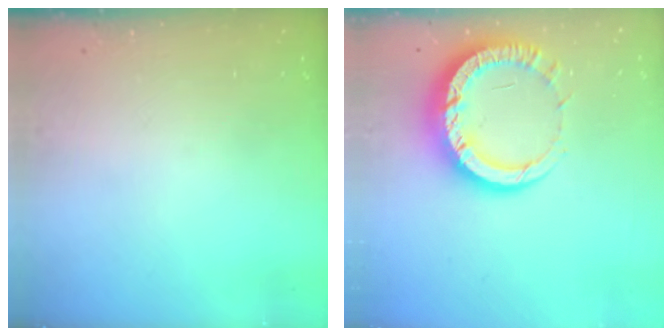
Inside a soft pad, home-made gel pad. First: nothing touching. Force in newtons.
{"total": 12.4, "press": 12.4, "slide": 1.2}